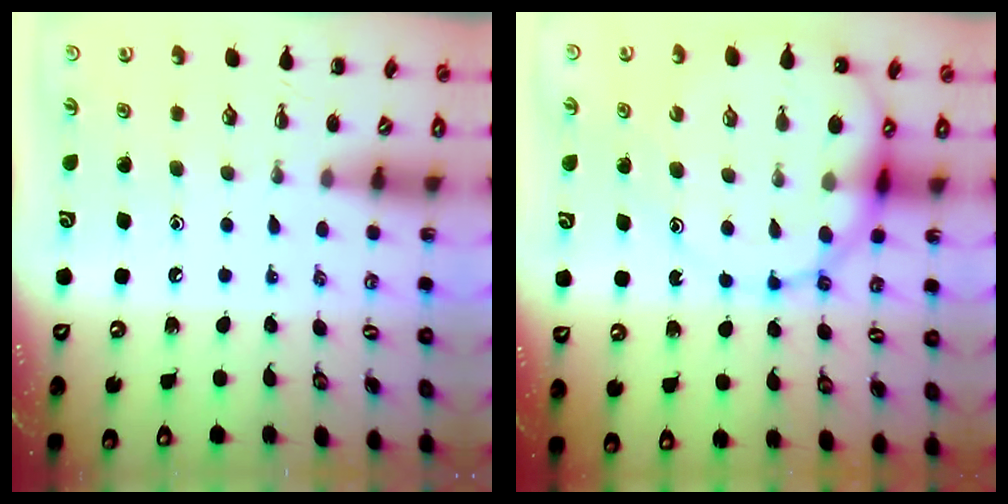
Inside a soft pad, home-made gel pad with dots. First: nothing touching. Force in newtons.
{"total": 16.2, "press": 15.6, "slide": 4.3}